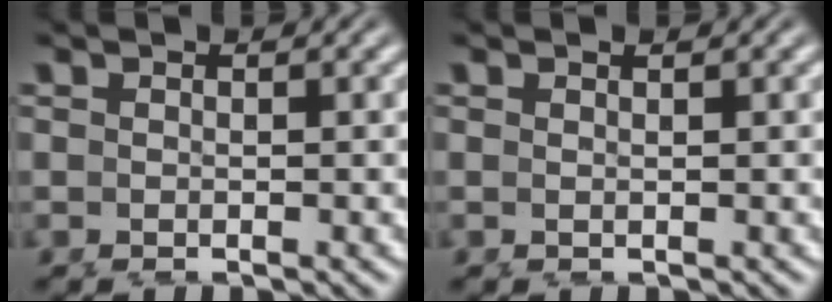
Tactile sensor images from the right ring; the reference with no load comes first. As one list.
[{"total": 0.5, "force": [0.2, -0.5, 0.1], "torque": [-0.001, -0.002, 0.008]}]